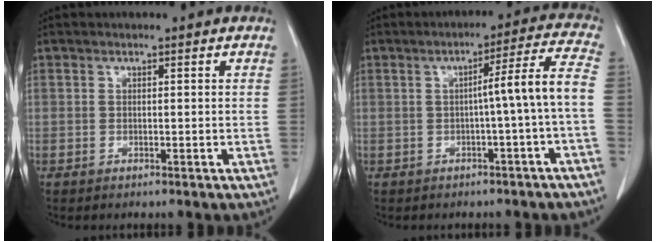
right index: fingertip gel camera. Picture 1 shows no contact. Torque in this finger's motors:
{"motor_torque": [0.75, -0.43, 0.41, 0.09]}